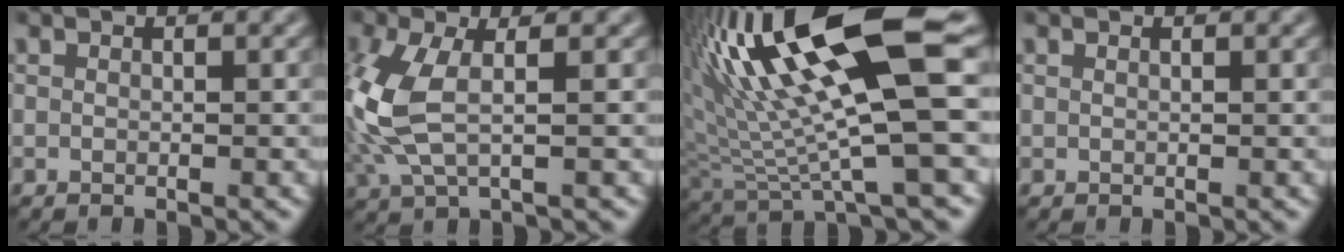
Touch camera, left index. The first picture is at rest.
{"total": 6.1, "force": [0.1, 2.6, 5.5], "torque": [-0.158, 0.001, 0.002]}
{"total": 15.1, "force": [5.0, 3.1, 13.9], "torque": [-0.252, 0.013, 0.094]}
{"total": 0.0}